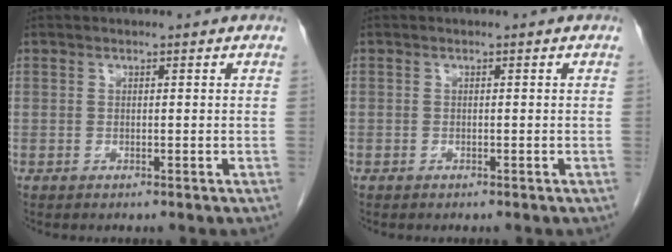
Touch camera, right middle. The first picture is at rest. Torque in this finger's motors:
{"motor_torque": [0.49, -0.53, -0.17, -0.17]}